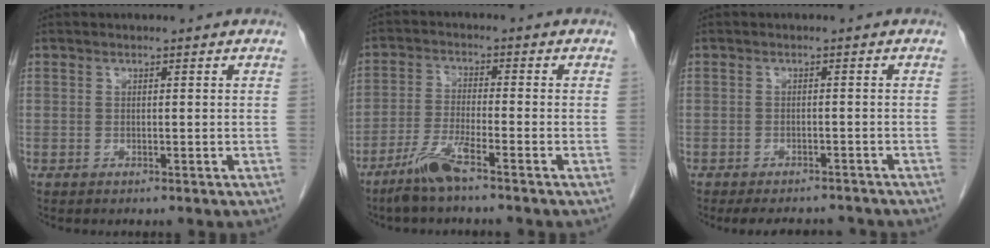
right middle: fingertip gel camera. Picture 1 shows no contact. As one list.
[{"total": 5.6, "force": [-4.1, -0.2, 3.8], "torque": [-0.083, -0.013, -0.087]}, {"total": 7.0, "force": [-6.4, 1.9, 1.9], "torque": [-0.024, -0.002, -0.082]}]